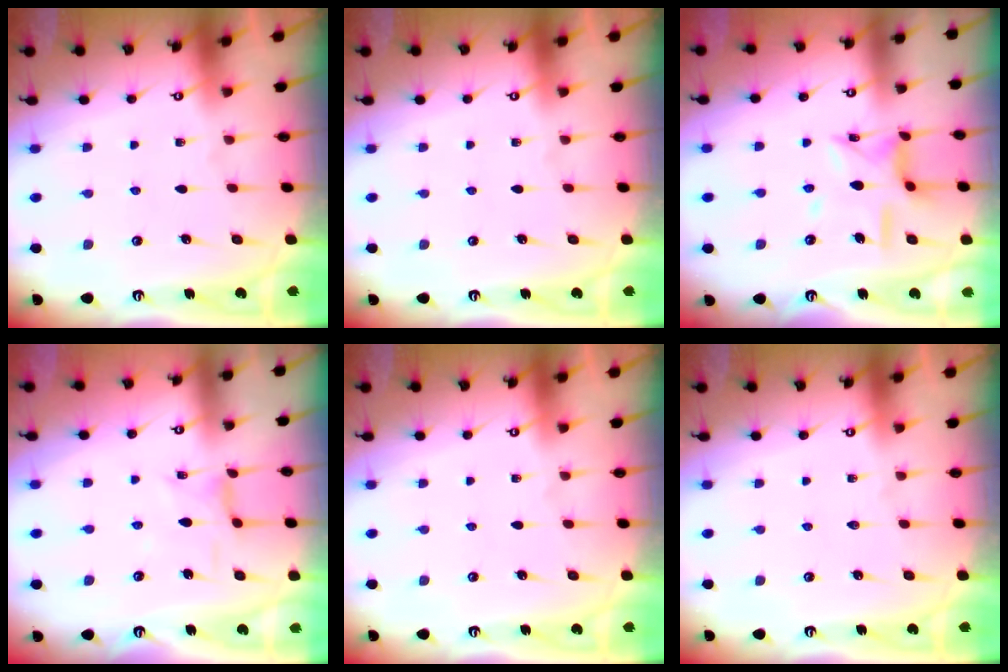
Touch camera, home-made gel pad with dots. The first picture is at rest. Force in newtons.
{"total": 0.0}
{"total": 11.4, "press": 11.4, "slide": 1.1}
{"total": 2.3, "press": 2.3, "slide": 0.5}
{"total": 0.0}
{"total": 0.0}